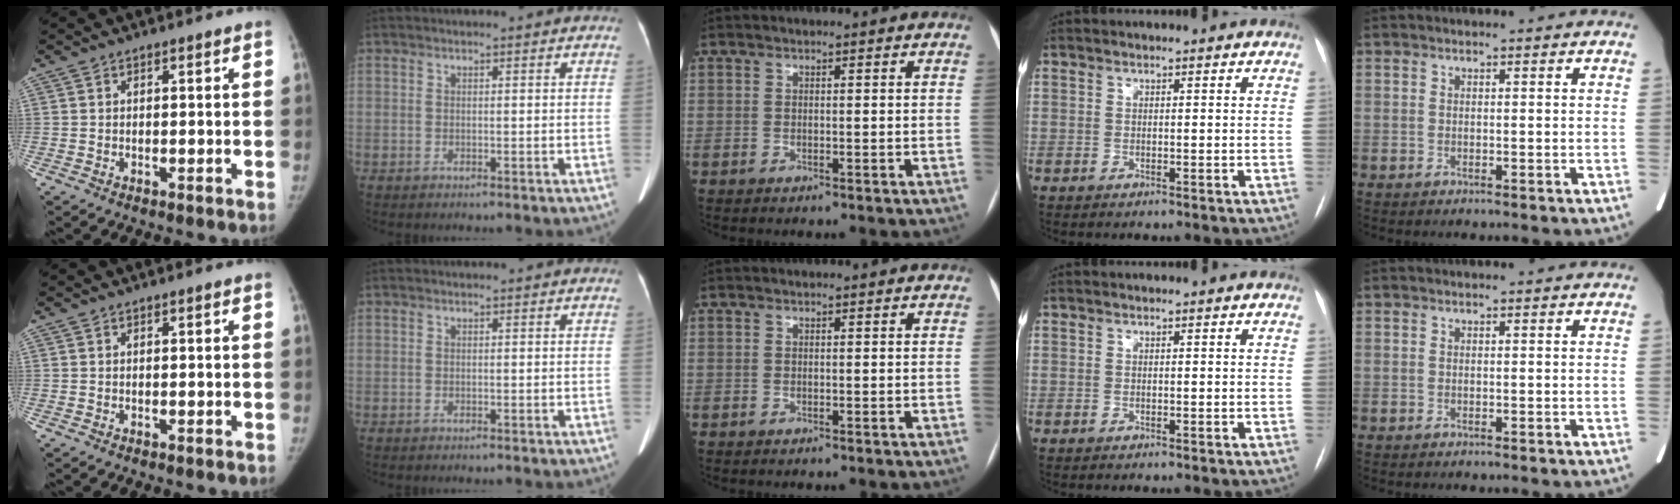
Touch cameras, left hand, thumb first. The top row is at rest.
{}